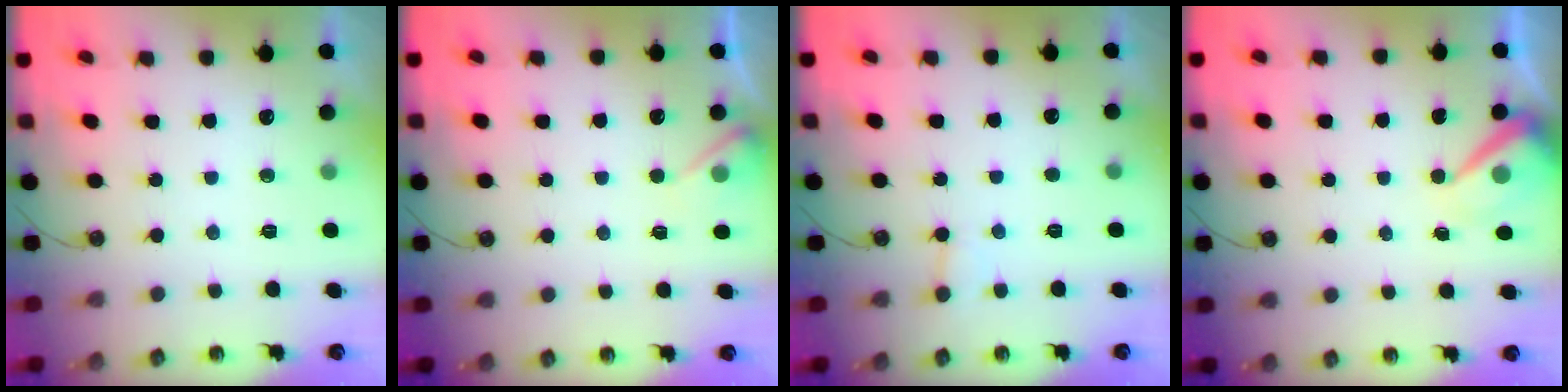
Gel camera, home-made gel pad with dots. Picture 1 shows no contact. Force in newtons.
{"total": 4.6, "press": 4.6, "slide": 0.7}
{"total": 4.7, "press": 4.6, "slide": 0.6}
{"total": 7.7, "press": 7.6, "slide": 1.1}